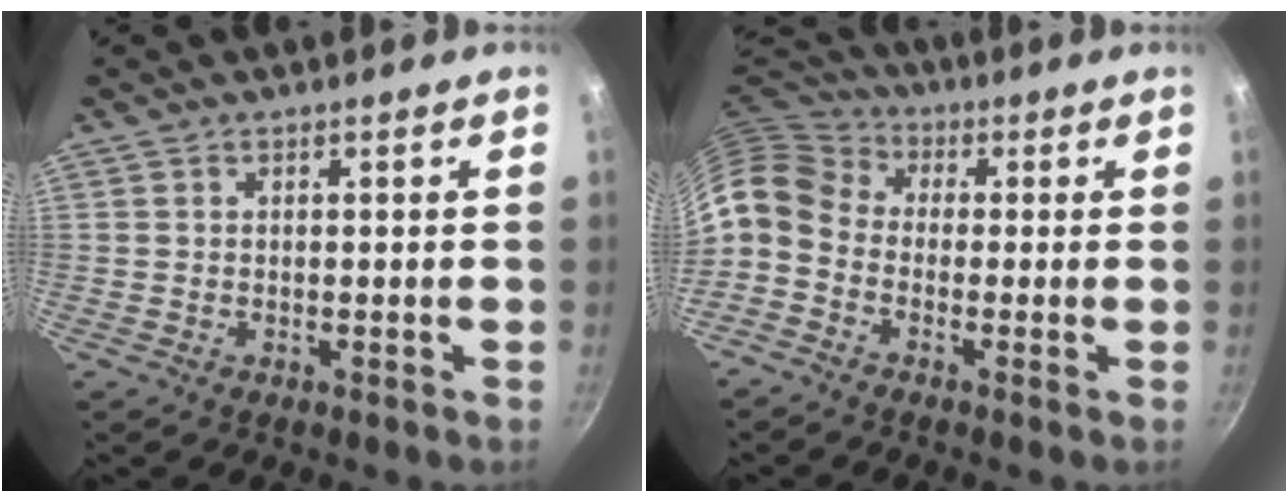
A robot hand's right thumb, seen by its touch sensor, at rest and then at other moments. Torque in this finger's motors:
{"motor_torque": [0.14, 0.95, 1.07, -1.05, 0.16]}